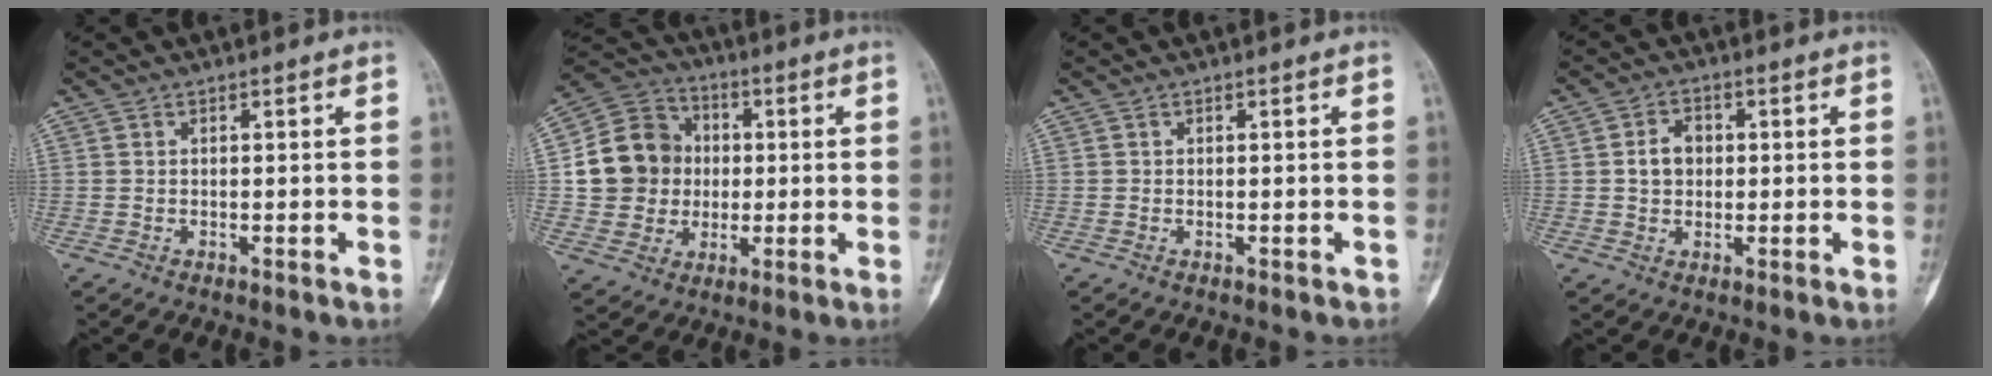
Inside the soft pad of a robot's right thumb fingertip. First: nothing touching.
{"total": 14.1, "force": [0.6, 12.8, 5.8], "torque": [-0.081, 0.022, 0.013]}
{"total": 0.0}
{"total": 4.8, "force": [0.4, 3.8, 2.9], "torque": [-0.037, 0.010, 0.003]}